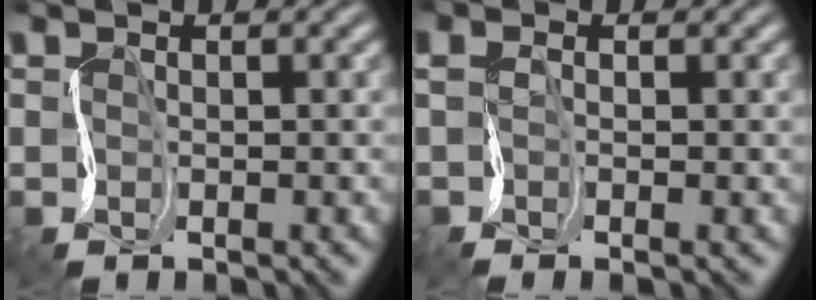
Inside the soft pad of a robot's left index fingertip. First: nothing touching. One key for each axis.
{"total": 1.2, "fx": 0.3, "fy": 0.3, "fz": 1.1, "tx": -0.028, "ty": 0.010, "tz": 0.007}